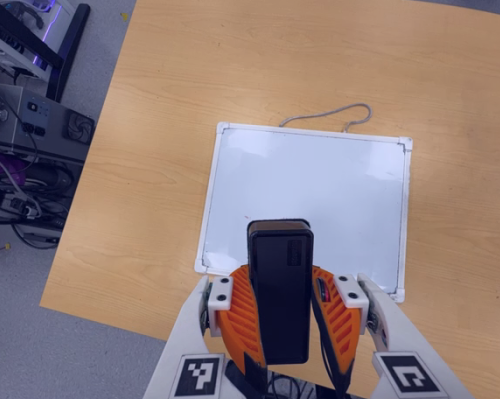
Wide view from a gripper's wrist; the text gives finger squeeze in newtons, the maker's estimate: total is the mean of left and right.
{"total": 8.7, "left": 7.4, "right": 10.0}